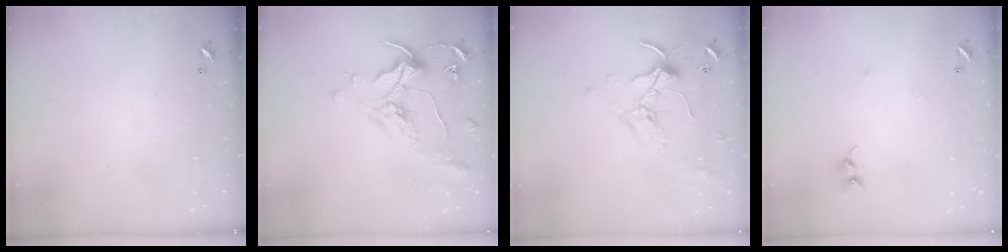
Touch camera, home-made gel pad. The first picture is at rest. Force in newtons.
{"total": 1.6, "press": 1.4, "slide": 0.7}
{"total": 1.7, "press": 1.7, "slide": 0.1}
{"total": 6.6, "press": 6.6, "slide": 0.8}